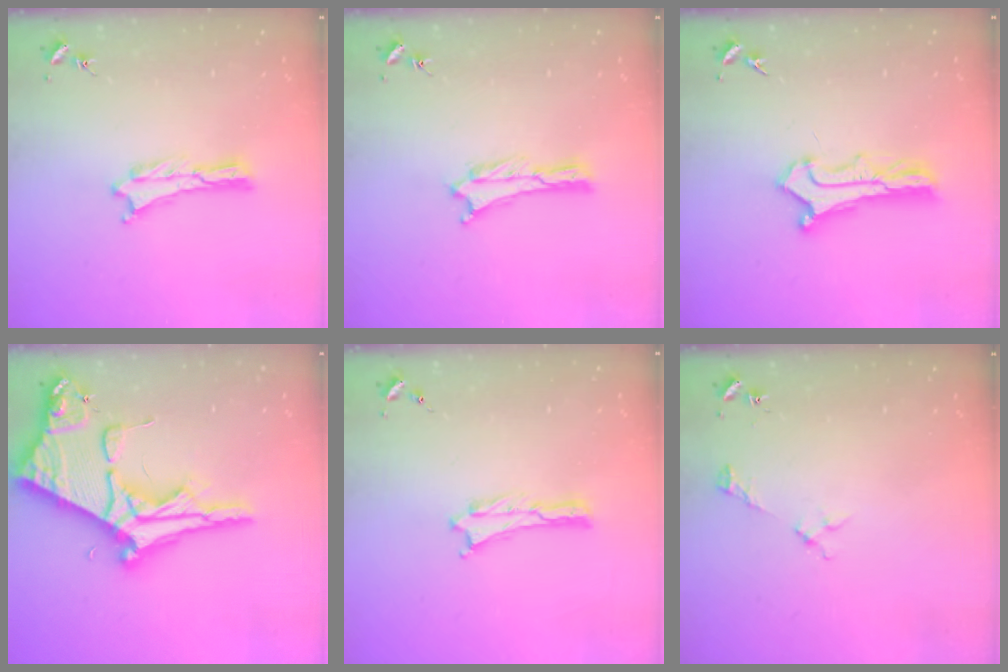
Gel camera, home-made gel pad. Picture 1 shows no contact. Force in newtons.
{"total": 0.0}
{"total": 2.6, "press": 2.6, "slide": 0.2}
{"total": 11.6, "press": 11.6, "slide": 1.3}
{"total": 0.0}
{"total": 2.2, "press": 2.2, "slide": 0.3}